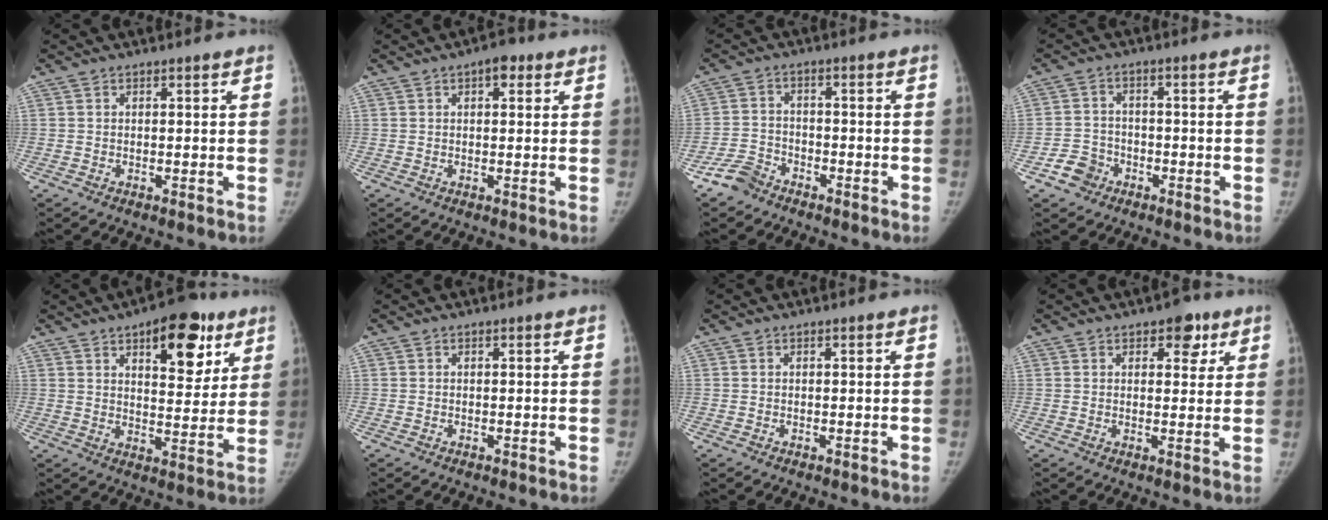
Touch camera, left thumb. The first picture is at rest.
{"total": 3.3, "force": [1.6, 1.7, 2.3], "torque": [-0.017, 0.001, 0.014]}
{"total": 4.7, "force": [-3.8, 2.5, 0.9], "torque": [-0.013, 0.015, -0.082]}
{"total": 4.8, "force": [-2.8, 3.9, 0.9], "torque": [0.002, 0.023, -0.051]}
{"total": 14.7, "force": [7.7, 6.8, 10.5], "torque": [-0.092, -0.029, 0.106]}
{"total": 0.0}
{"total": 0.0}
{"total": 5.0, "force": [2.7, 3.0, 3.0], "torque": [-0.006, -0.008, 0.030]}